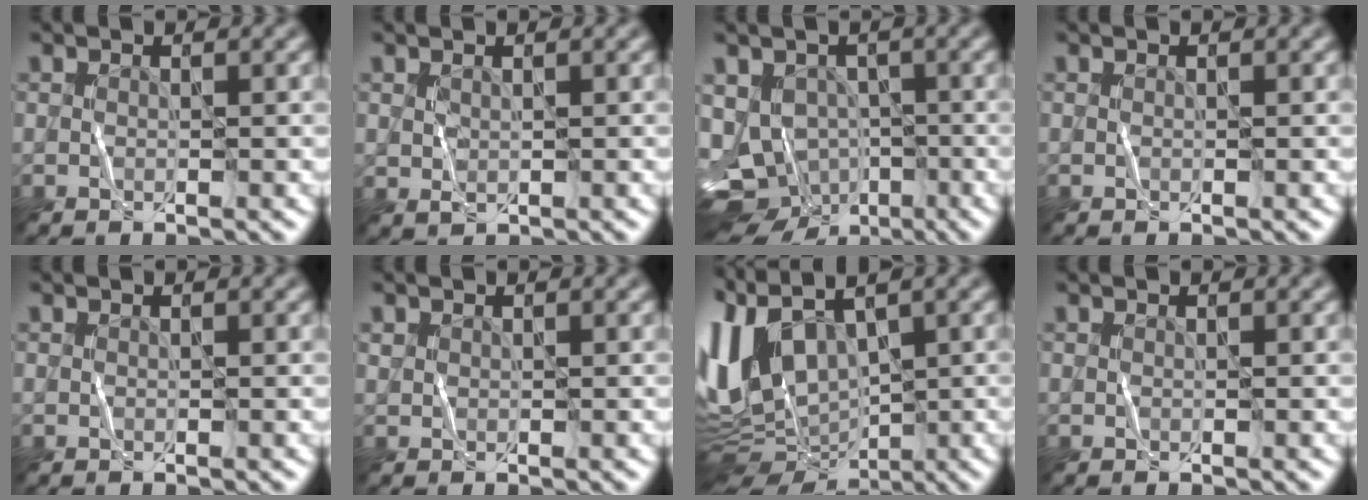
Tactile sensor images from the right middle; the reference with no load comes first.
{"total": 1.3, "force": [1.2, -0.6, -0.2], "torque": [-0.005, 0.000, 0.025]}
{"total": 8.2, "force": [-4.1, 6.2, 3.4], "torque": [-0.049, -0.016, -0.053]}
{"total": 0.0}
{"total": 0.0}
{"total": 0.6, "force": [0.3, 0.5, 0.0], "torque": [0.001, 0.000, 0.009]}
{"total": 10.7, "force": [2.3, 5.6, 8.8], "torque": [-0.210, 0.011, 0.043]}
{"total": 0.0}